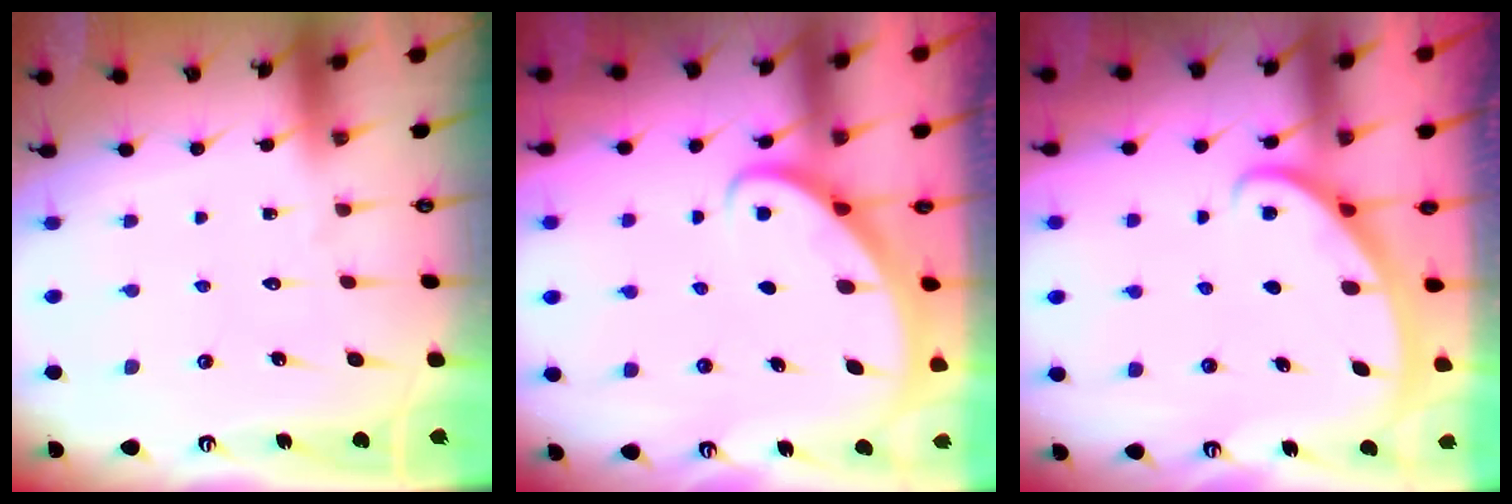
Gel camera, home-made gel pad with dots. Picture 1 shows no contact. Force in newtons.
{"total": 2.8, "press": 2.8, "slide": 0.1}
{"total": 2.5, "press": 2.5, "slide": 0.2}